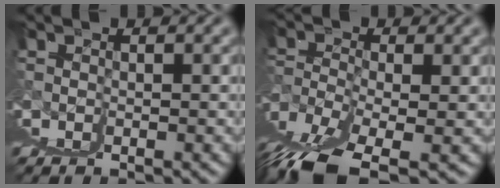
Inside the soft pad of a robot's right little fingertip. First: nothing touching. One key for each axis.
{"total": 4.3, "fx": 2.3, "fy": -3.0, "fz": 2.1, "tx": -0.023, "ty": 0.014, "tz": 0.049}